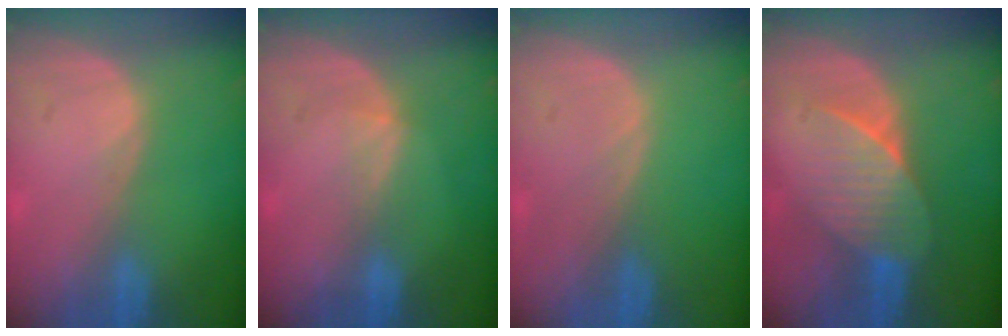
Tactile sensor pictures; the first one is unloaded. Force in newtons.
{"total": 1.7, "press": 1.3, "slide": 1.1}
{"total": 0.0}
{"total": 6.9, "press": 6.6, "slide": 2.1}